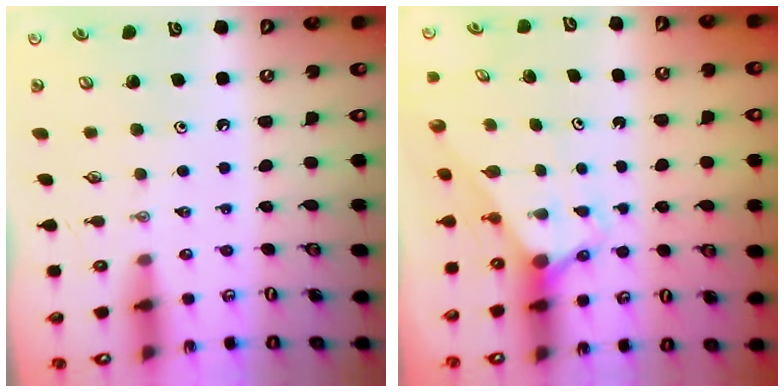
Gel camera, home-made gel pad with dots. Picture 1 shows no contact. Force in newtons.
{"total": 2.9, "press": 2.9, "slide": 0.0}